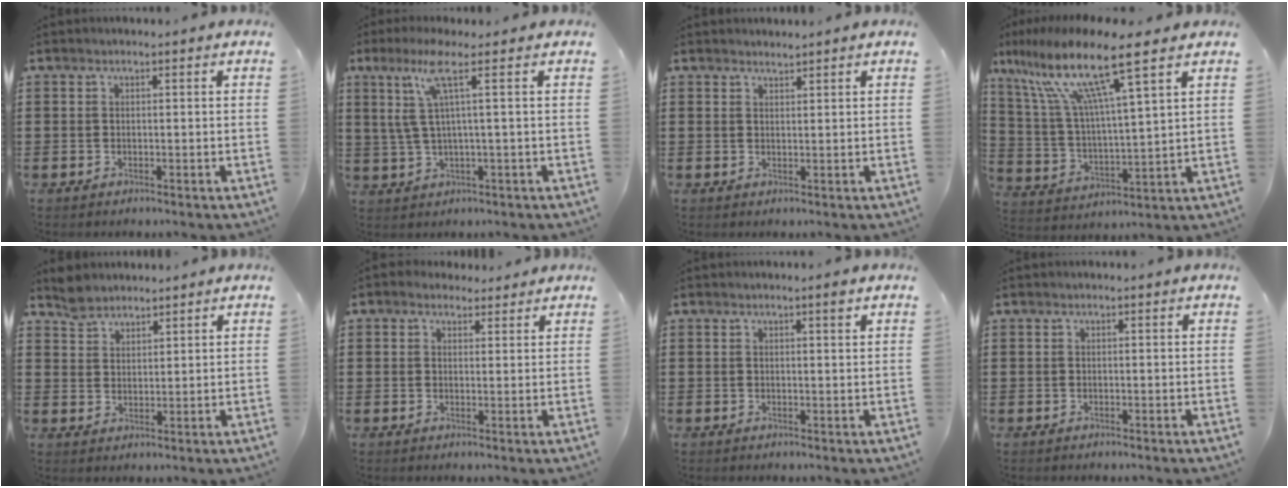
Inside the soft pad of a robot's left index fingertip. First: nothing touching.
{"total": 6.7, "force": [2.6, -0.5, 6.2], "torque": [-0.143, -0.008, 0.036]}
{"total": 1.3, "force": [1.3, 0.1, 0.0], "torque": [-0.002, 0.000, 0.027]}
{"total": 12.6, "force": [8.8, 0.9, 9.1], "torque": [-0.205, -0.046, 0.141]}
{"total": 3.6, "force": [3.1, 1.8, 0.0], "torque": [-0.012, 0.004, 0.062]}
{"total": 2.3, "force": [2.0, 1.2, 0.3], "torque": [-0.012, 0.004, 0.037]}
{"total": 1.6, "force": [0.9, 0.0, 1.2], "torque": [-0.018, -0.005, 0.015]}
{"total": 0.0}